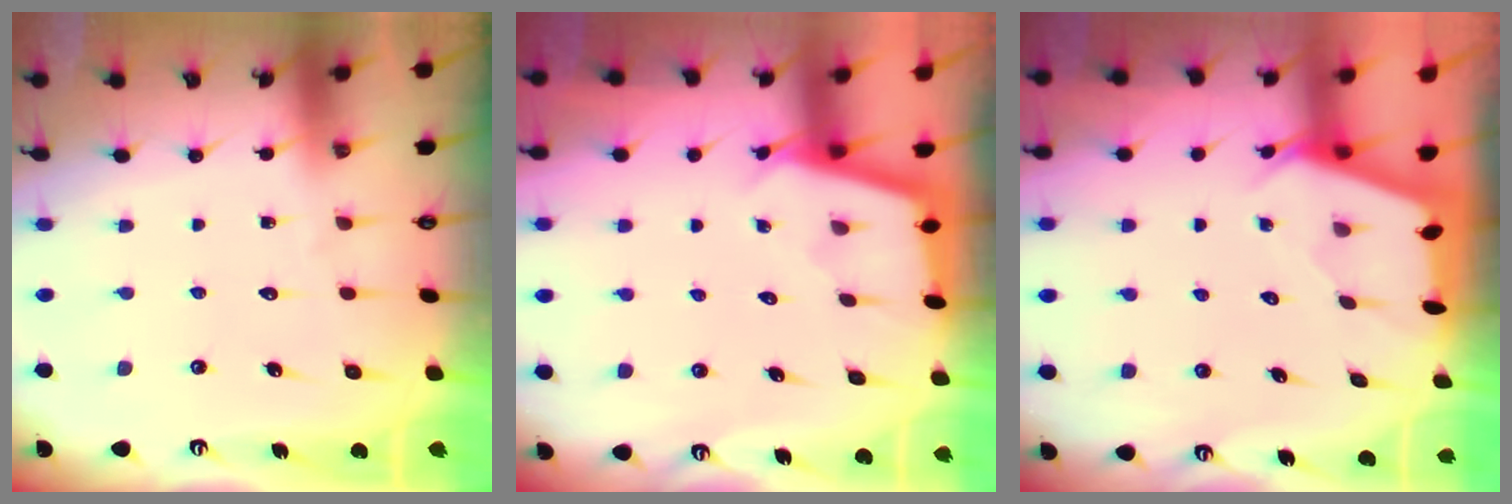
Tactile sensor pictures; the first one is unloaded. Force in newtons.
{"total": 2.5, "press": 2.5, "slide": 0.2}
{"total": 2.5, "press": 2.5, "slide": 0.2}